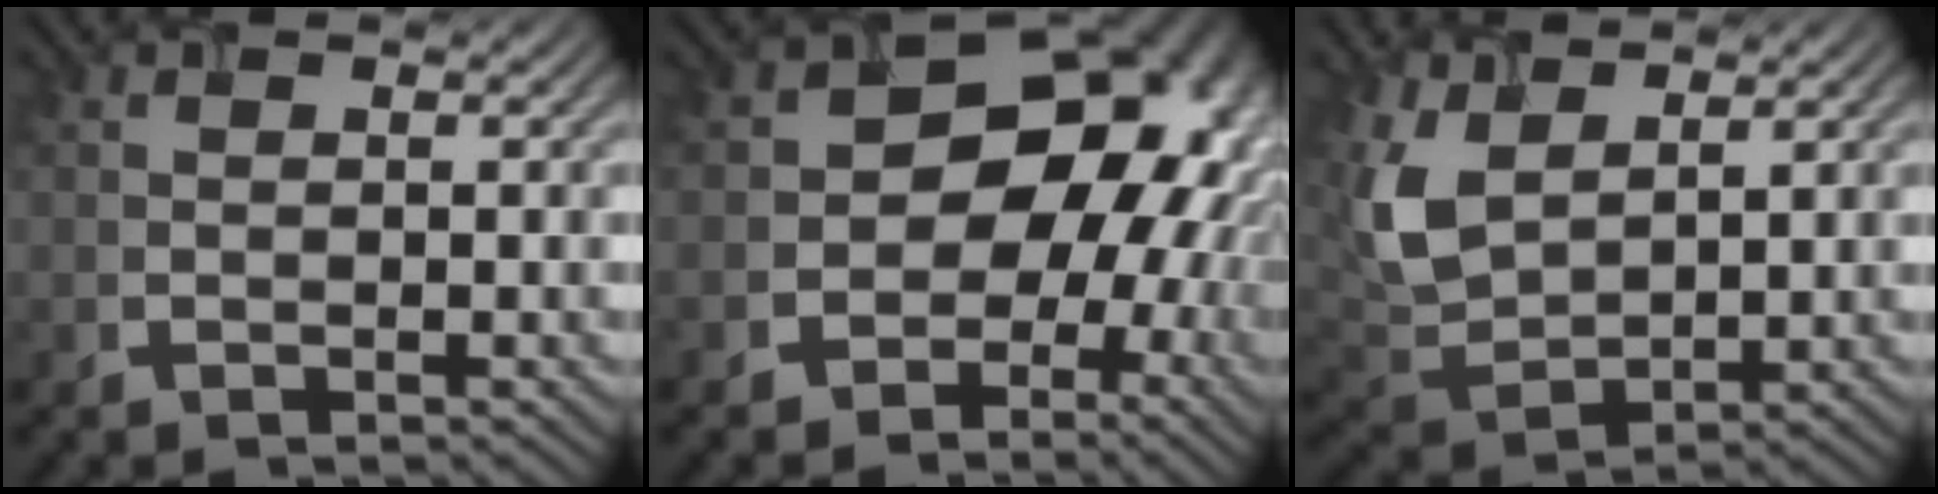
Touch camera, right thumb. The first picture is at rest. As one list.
[{"total": 12.7, "force": [-1.6, 9.9, 7.9], "torque": [-0.070, -0.009, -0.034]}, {"total": 7.2, "force": [3.8, 3.7, 4.9], "torque": [-0.138, -0.004, 0.086]}]